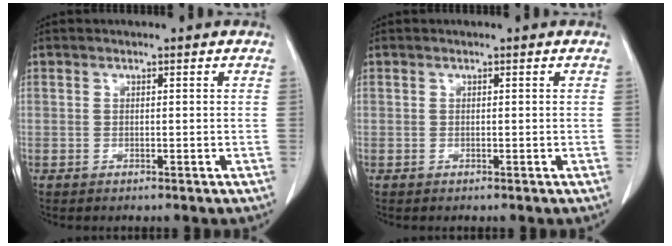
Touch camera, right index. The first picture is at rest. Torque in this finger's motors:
{"motor_torque": [0.00, 0.00, 0.00, 0.00]}